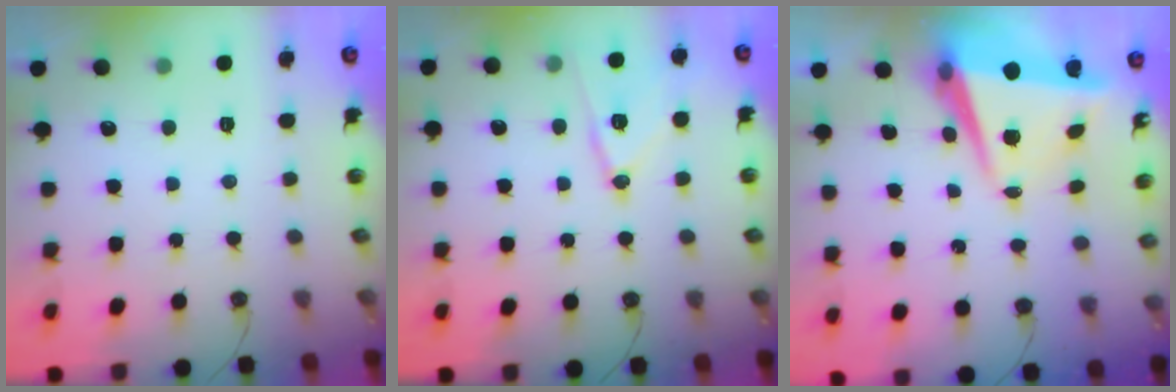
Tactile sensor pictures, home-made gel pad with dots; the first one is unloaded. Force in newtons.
{"total": 13.2, "press": 13.1, "slide": 1.2}
{"total": 8.1, "press": 7.8, "slide": 2.2}